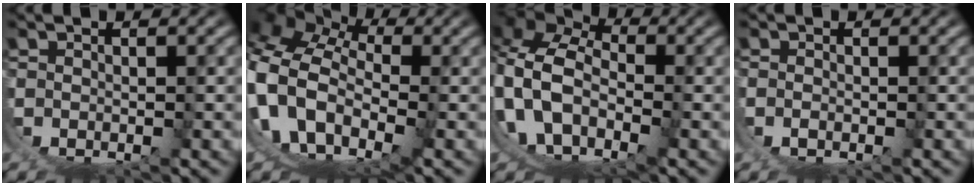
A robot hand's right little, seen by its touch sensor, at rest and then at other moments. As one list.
[{"total": 14.7, "force": [1.8, 12.2, 7.9], "torque": [-0.220, -0.051, 0.027]}, {"total": 16.8, "force": [1.0, 14.7, 8.0], "torque": [-0.246, -0.058, 0.009]}, {"total": 0.7, "force": [0.3, 0.2, 0.6], "torque": [-0.014, 0.000, 0.007]}]